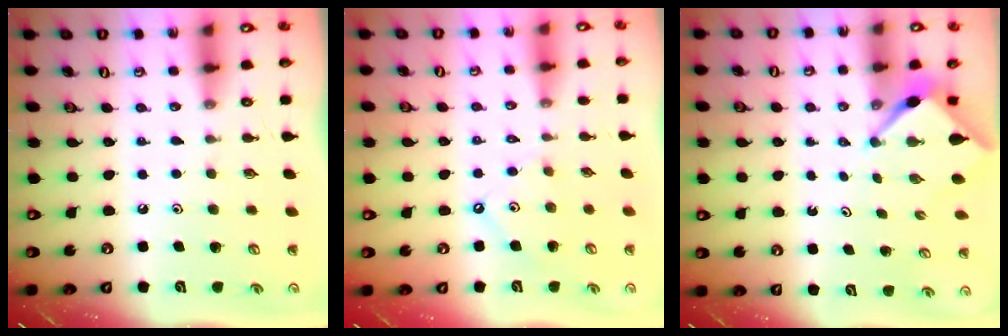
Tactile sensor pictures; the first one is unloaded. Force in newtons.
{"total": 3.6, "press": 3.6, "slide": 0.6}
{"total": 2.8, "press": 2.8, "slide": 0.2}